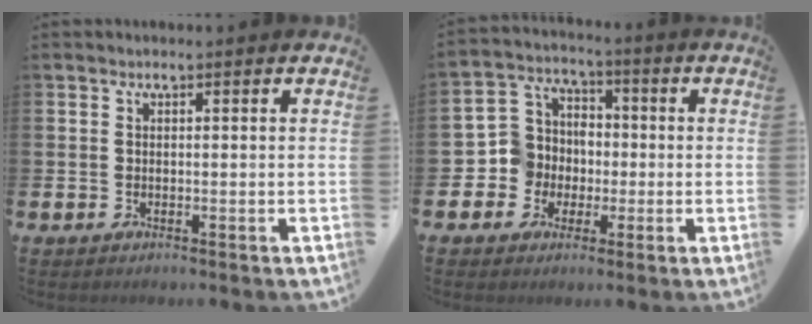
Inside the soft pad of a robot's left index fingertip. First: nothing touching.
{"total": 6.4, "force": [-1.0, 6.3, 0.6], "torque": [-0.061, 0.001, -0.024]}